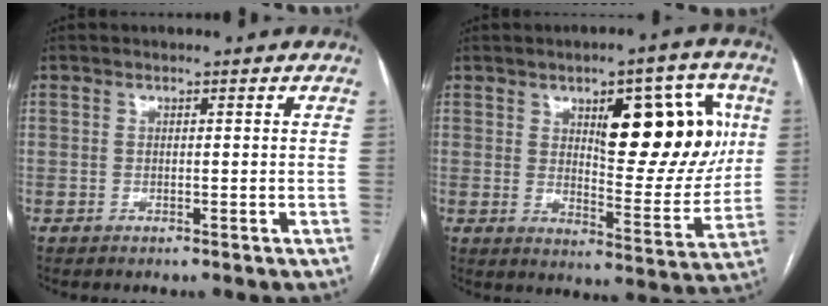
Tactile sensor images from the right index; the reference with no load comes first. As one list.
[{"total": 15.8, "force": [4.9, 5.3, 14.0], "torque": [-0.177, 0.015, 0.074]}]